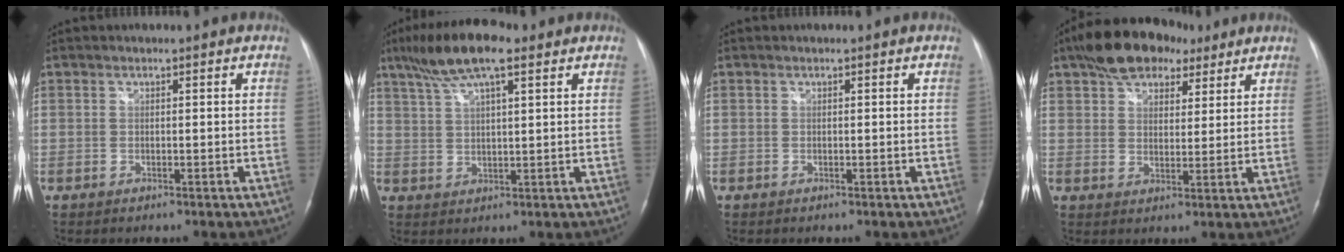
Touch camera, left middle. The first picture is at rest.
{"total": 10.3, "force": [6.7, 2.1, 7.6], "torque": [-0.147, 0.022, 0.117]}
{"total": 0.0}
{"total": 11.7, "force": [7.9, 6.1, 6.1], "torque": [-0.099, 0.034, 0.131]}